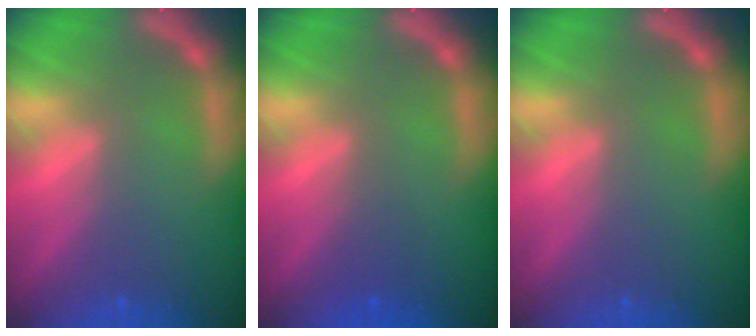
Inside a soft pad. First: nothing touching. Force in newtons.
{"total": 1.5}
{"total": 0.0}